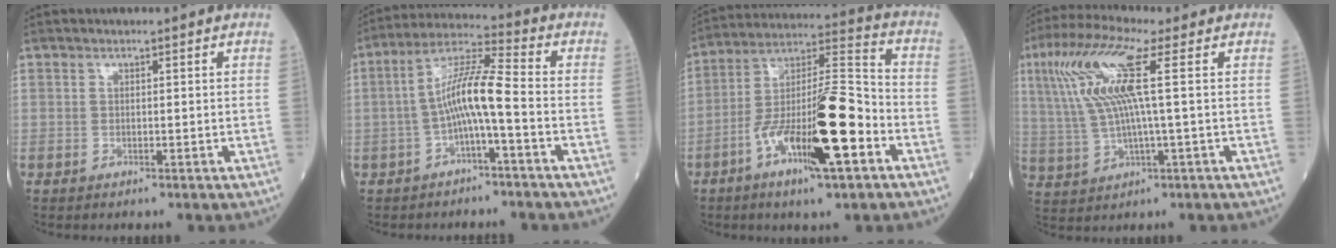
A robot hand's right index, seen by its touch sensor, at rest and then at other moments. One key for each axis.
{"total": 8.4, "fx": -2.0, "fy": 0.4, "fz": 8.2, "tx": -0.157, "ty": 0.025, "tz": -0.039}
{"total": 17.4, "fx": -6.6, "fy": 2.4, "fz": 15.9, "tx": -0.296, "ty": -0.001, "tz": -0.112}
{"total": 11.8, "fx": 3.4, "fy": 0.4, "fz": 11.3, "tx": -0.260, "ty": 0.021, "tz": 0.066}